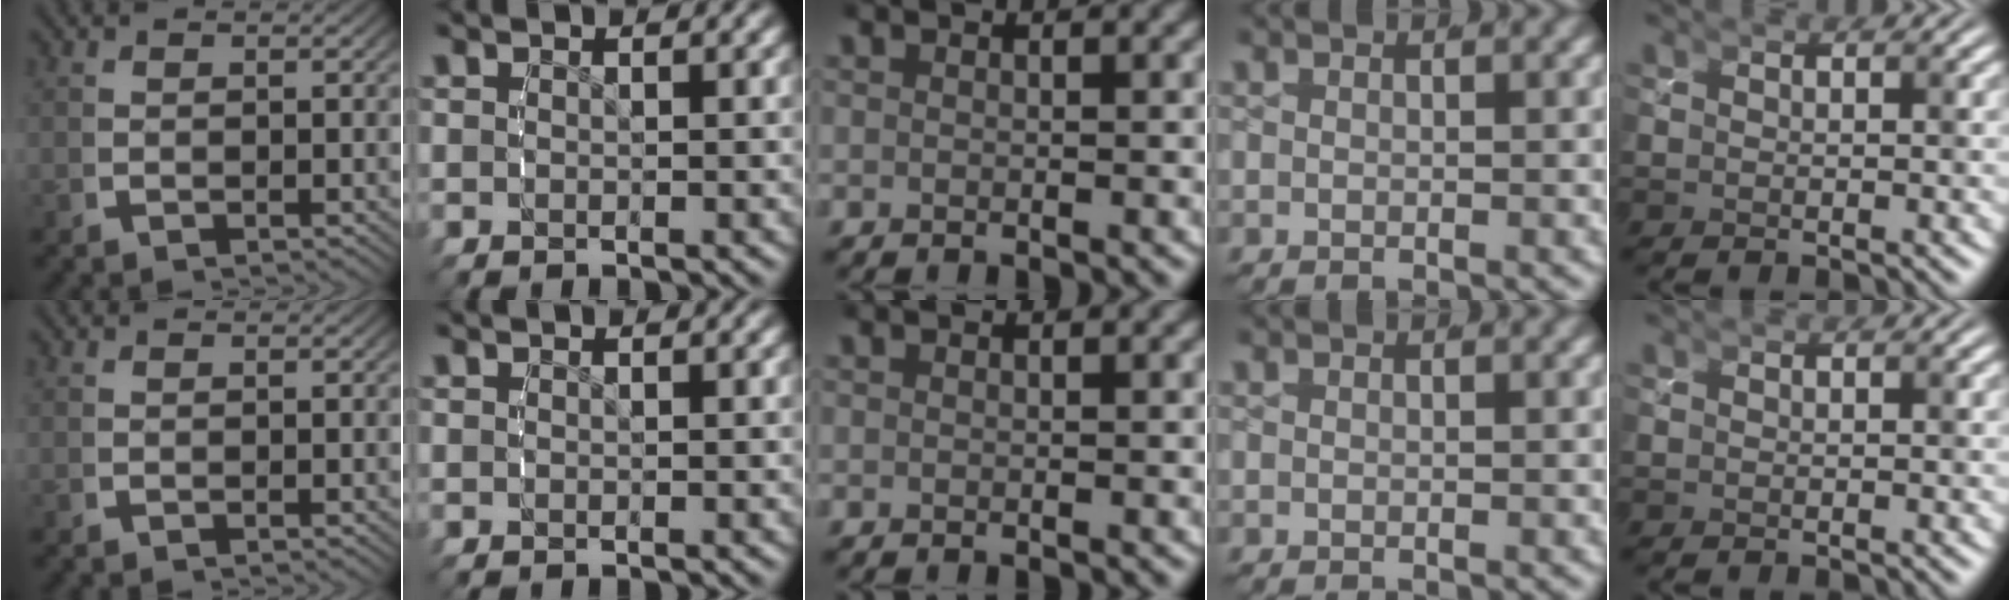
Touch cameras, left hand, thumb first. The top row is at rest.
{}